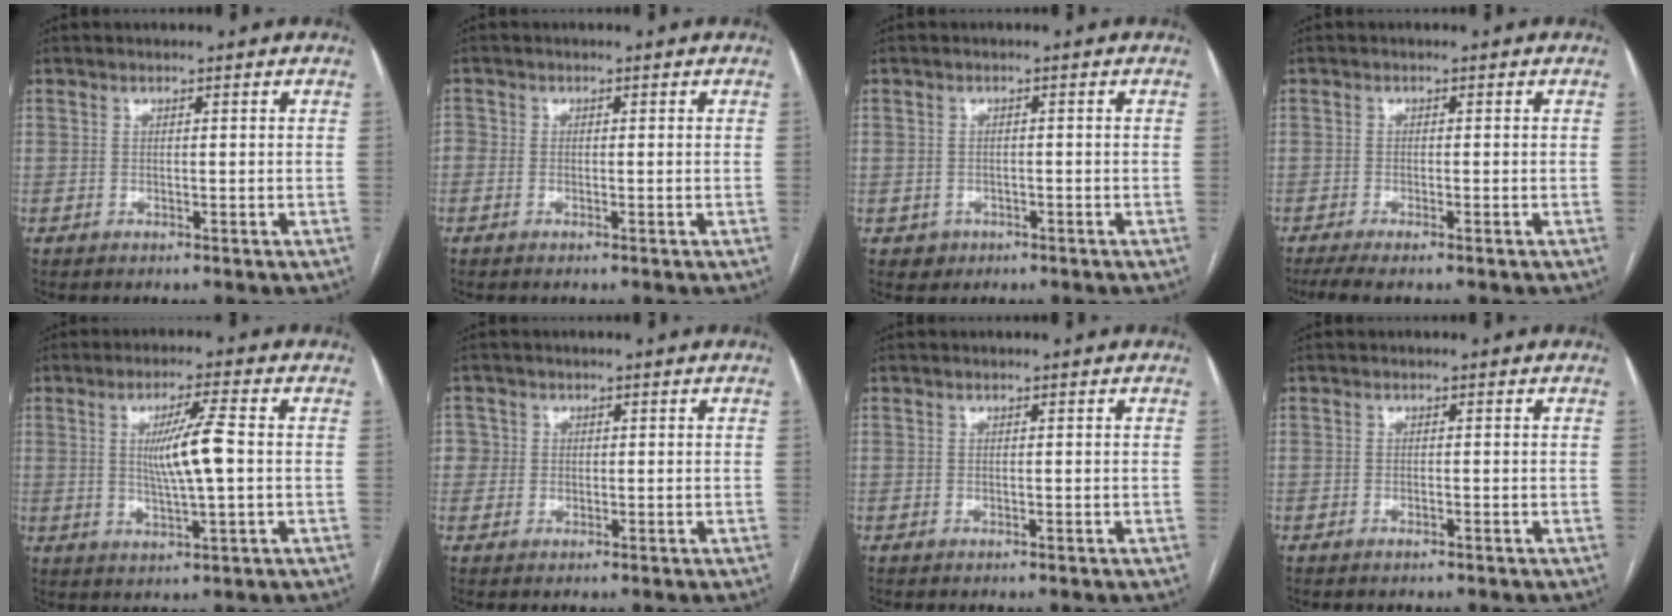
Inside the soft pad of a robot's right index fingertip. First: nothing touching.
{"total": 1.2, "force": [-0.3, 0.9, 0.8], "torque": [-0.019, 0.005, -0.007]}
{"total": 2.4, "force": [-1.0, 2.2, 0.1], "torque": [0.005, 0.010, -0.013]}
{"total": 4.2, "force": [-3.2, 0.4, 2.7], "torque": [-0.044, -0.008, -0.053]}
{"total": 7.4, "force": [0.5, 0.0, 7.3], "torque": [-0.133, -0.004, 0.010]}
{"total": 2.5, "force": [0.4, 2.5, 0.0], "torque": [0.016, 0.007, 0.004]}
{"total": 0.0}
{"total": 0.6, "force": [-0.5, 0.1, 0.4], "torque": [-0.009, 0.000, -0.006]}